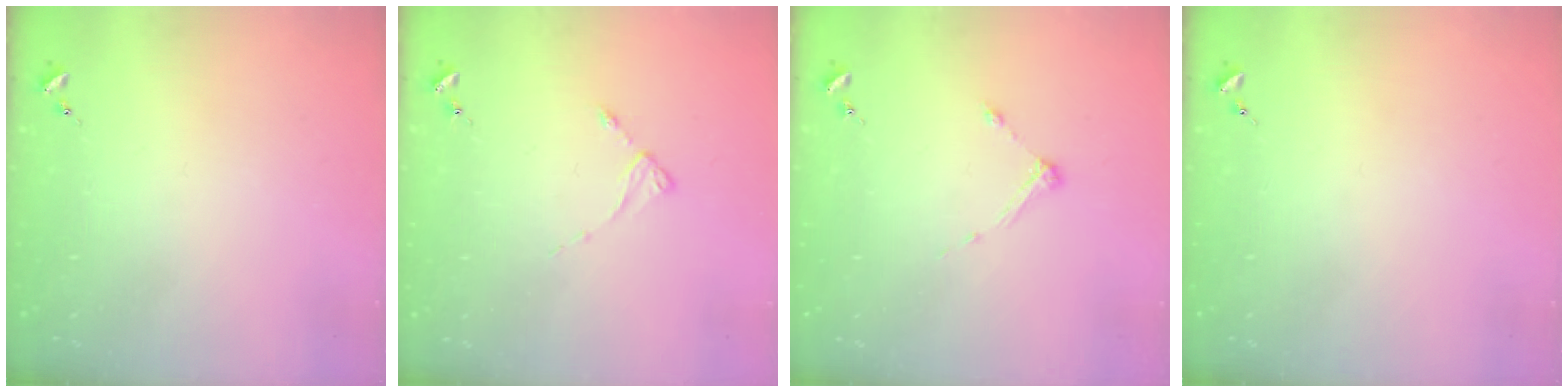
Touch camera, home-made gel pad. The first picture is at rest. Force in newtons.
{"total": 2.4, "press": 2.4, "slide": 0.3}
{"total": 4.9, "press": 4.9, "slide": 0.7}
{"total": 0.0}